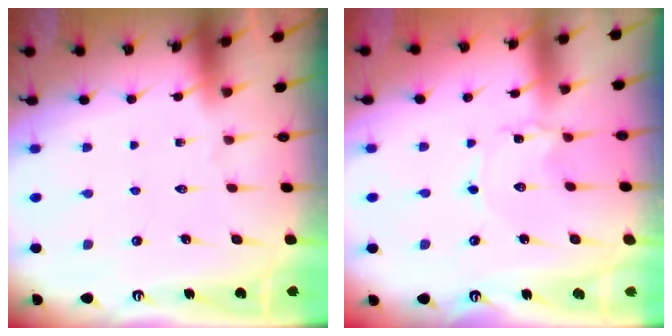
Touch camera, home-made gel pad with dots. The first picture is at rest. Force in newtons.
{"total": 0.9, "press": 0.9, "slide": 0.1}